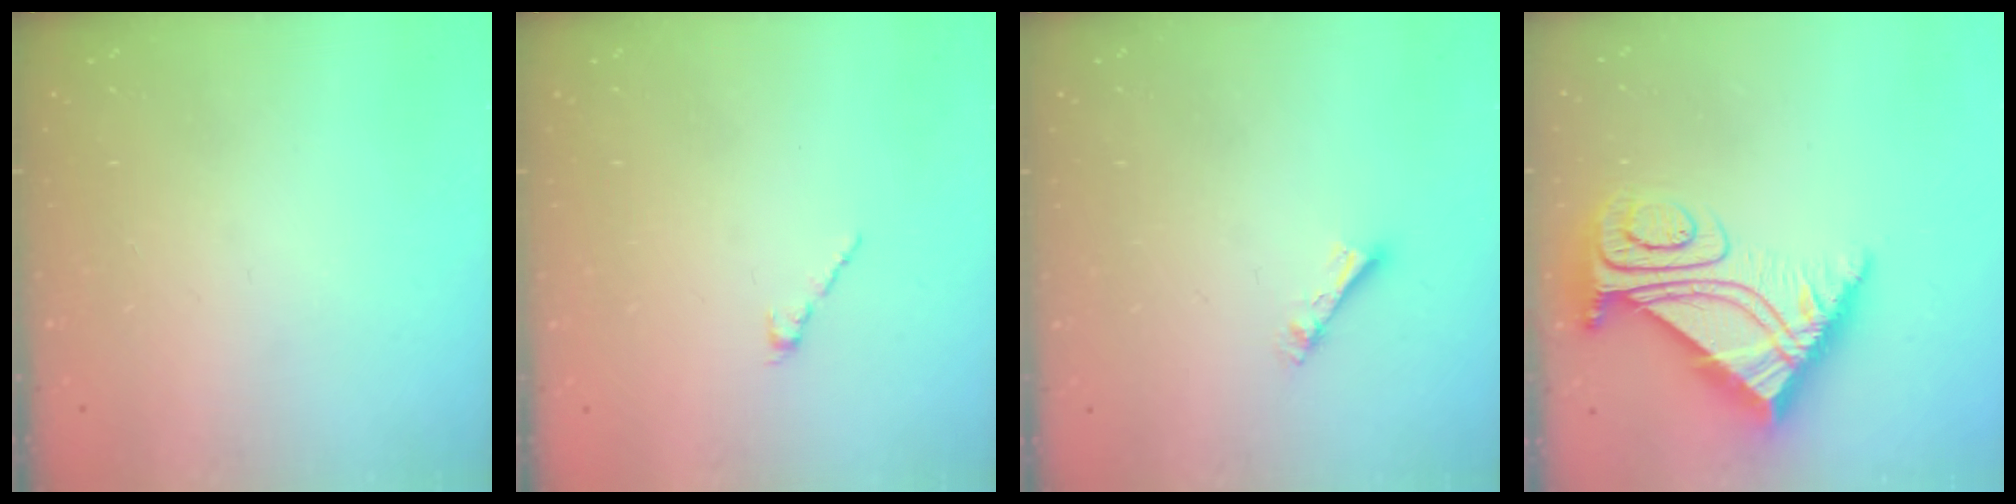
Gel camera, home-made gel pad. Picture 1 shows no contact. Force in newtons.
{"total": 2.1, "press": 2.0, "slide": 0.7}
{"total": 4.4, "press": 4.4, "slide": 0.5}
{"total": 11.0, "press": 10.9, "slide": 1.0}